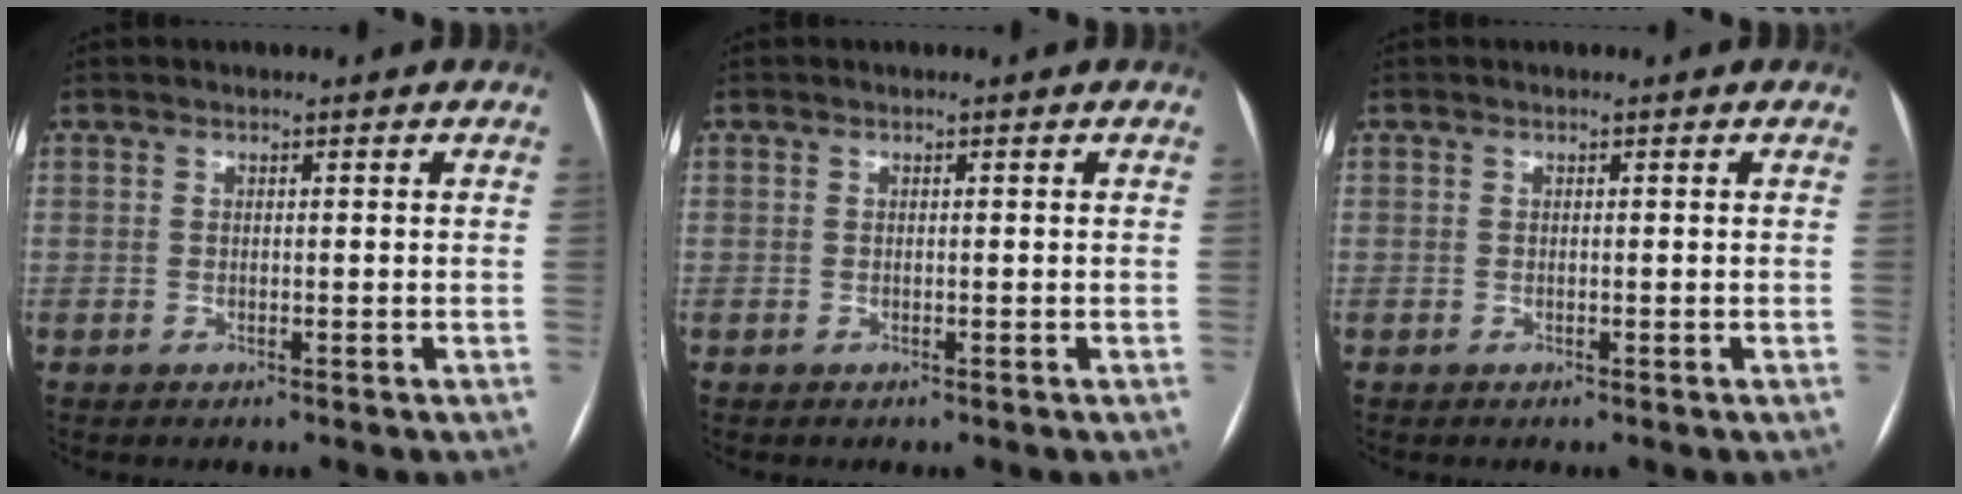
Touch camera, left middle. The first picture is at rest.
{"total": 0.0}
{"total": 0.0}